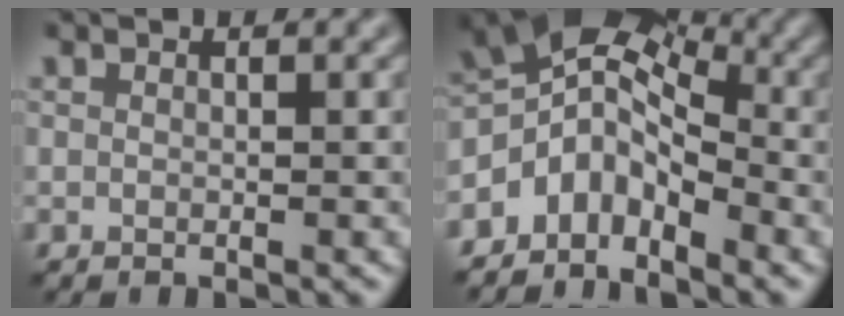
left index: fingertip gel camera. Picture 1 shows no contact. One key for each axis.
{"total": 6.1, "fx": -3.2, "fy": 3.8, "fz": 3.5, "tx": -0.058, "ty": 0.007, "tz": -0.073}